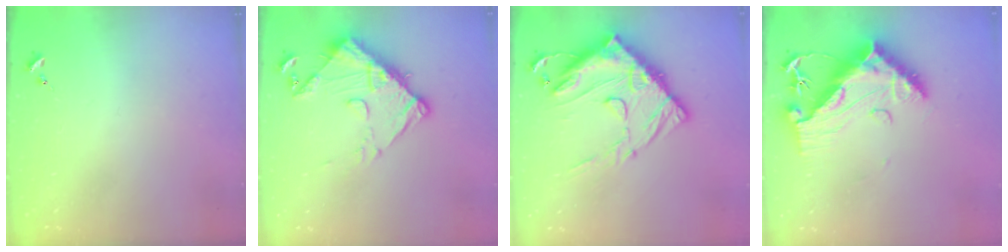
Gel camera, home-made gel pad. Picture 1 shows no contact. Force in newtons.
{"total": 13.0, "press": 13.0, "slide": 1.3}
{"total": 21.5, "press": 21.4, "slide": 2.1}
{"total": 16.5, "press": 16.4, "slide": 1.3}